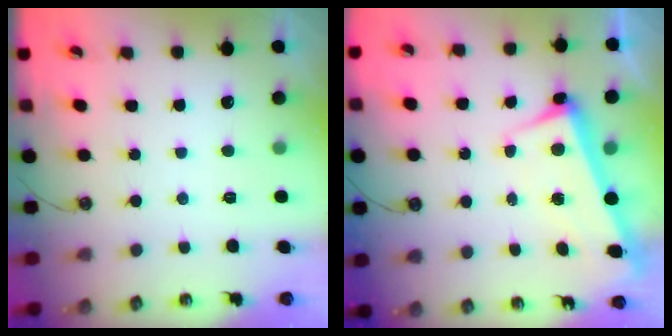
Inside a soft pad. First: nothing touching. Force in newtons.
{"total": 1.9, "press": 1.6, "slide": 0.9}